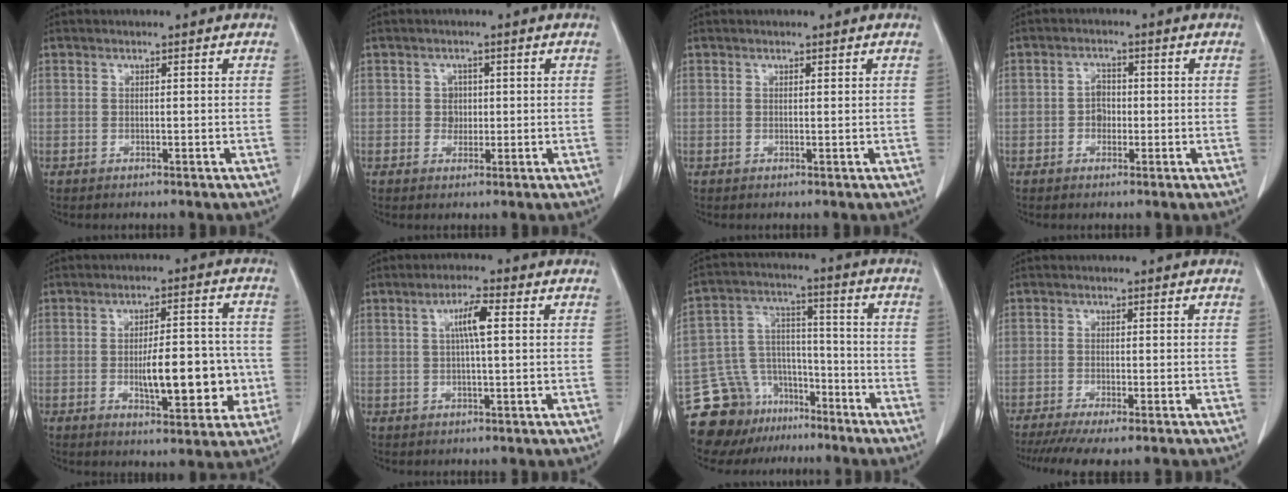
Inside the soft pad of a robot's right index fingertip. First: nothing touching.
{"total": 2.0, "force": [0.1, 1.8, 0.7], "torque": [-0.007, 0.003, 0.001]}
{"total": 0.0}
{"total": 2.4, "force": [-0.6, 1.9, 1.4], "torque": [-0.019, 0.008, -0.011]}
{"total": 11.5, "force": [-1.9, 3.9, 10.7], "torque": [-0.157, 0.015, -0.020]}
{"total": 4.4, "force": [1.0, 0.3, 4.3], "torque": [-0.079, 0.006, 0.016]}
{"total": 14.4, "force": [-10.9, 8.8, 3.3], "torque": [-0.065, 0.063, -0.182]}
{"total": 8.9, "force": [-7.1, 1.0, 5.2], "torque": [-0.071, -0.015, -0.109]}